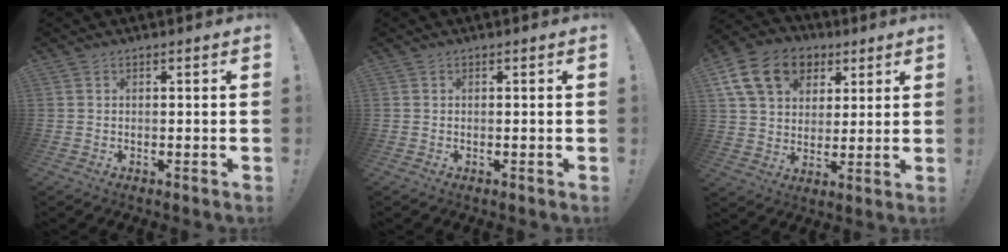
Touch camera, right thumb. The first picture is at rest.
{"total": 0.0}
{"total": 17.6, "force": [7.5, 13.0, 9.2], "torque": [-0.137, -0.026, 0.145]}